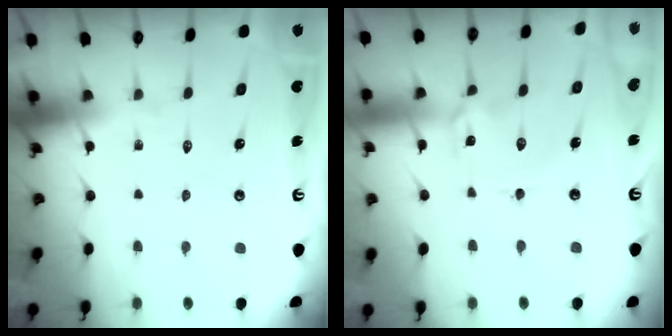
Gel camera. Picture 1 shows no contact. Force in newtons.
{"total": 2.3, "press": 2.3, "slide": 0.4}